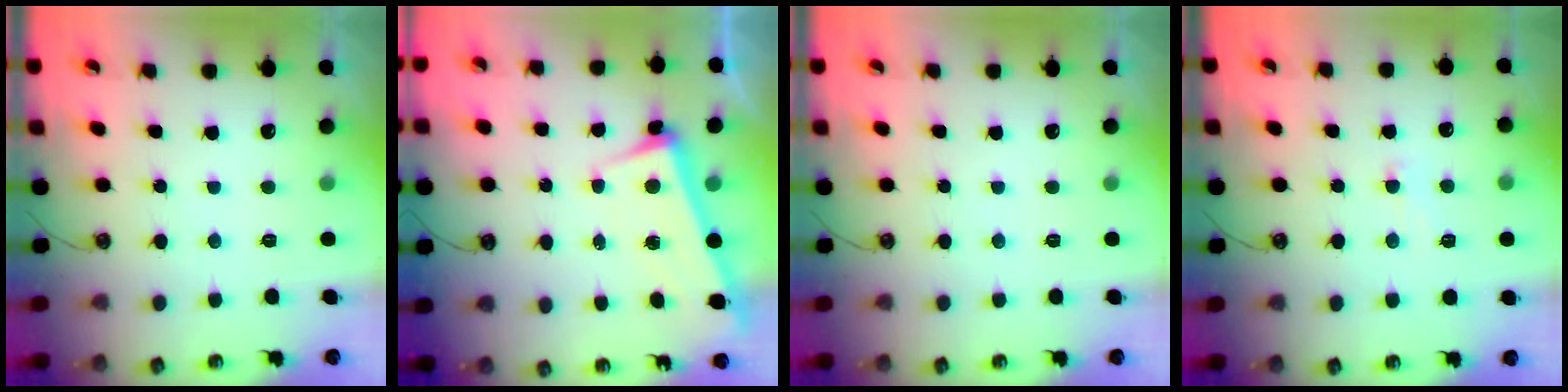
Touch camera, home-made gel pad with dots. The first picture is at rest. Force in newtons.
{"total": 3.2, "press": 3.1, "slide": 1.1}
{"total": 0.0}
{"total": 0.6, "press": 0.0, "slide": 0.6}